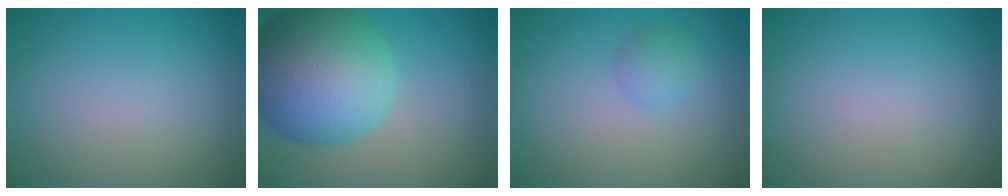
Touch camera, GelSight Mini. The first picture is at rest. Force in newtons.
{"total": 13.1, "press": 13.1, "slide": 0.3}
{"total": 1.8, "press": 1.7, "slide": 0.2}
{"total": 0.0}